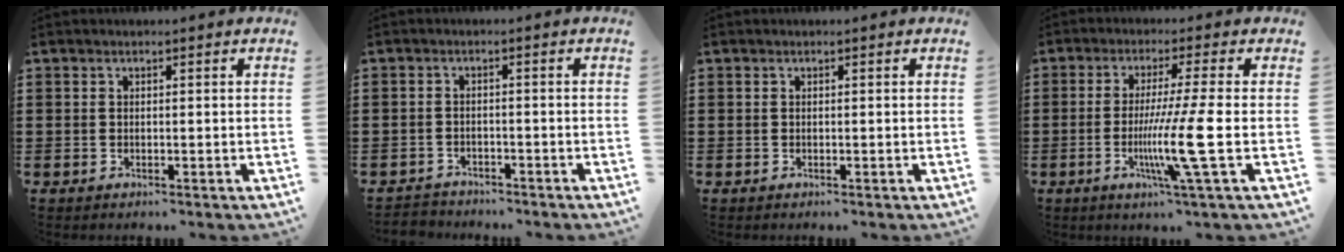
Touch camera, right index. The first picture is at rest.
{"total": 1.8, "force": [-1.8, 0.4, -0.2], "torque": [-0.003, 0.002, -0.041]}
{"total": 0.0}
{"total": 10.6, "force": [-2.2, -0.9, 10.4], "torque": [-0.203, -0.031, -0.048]}